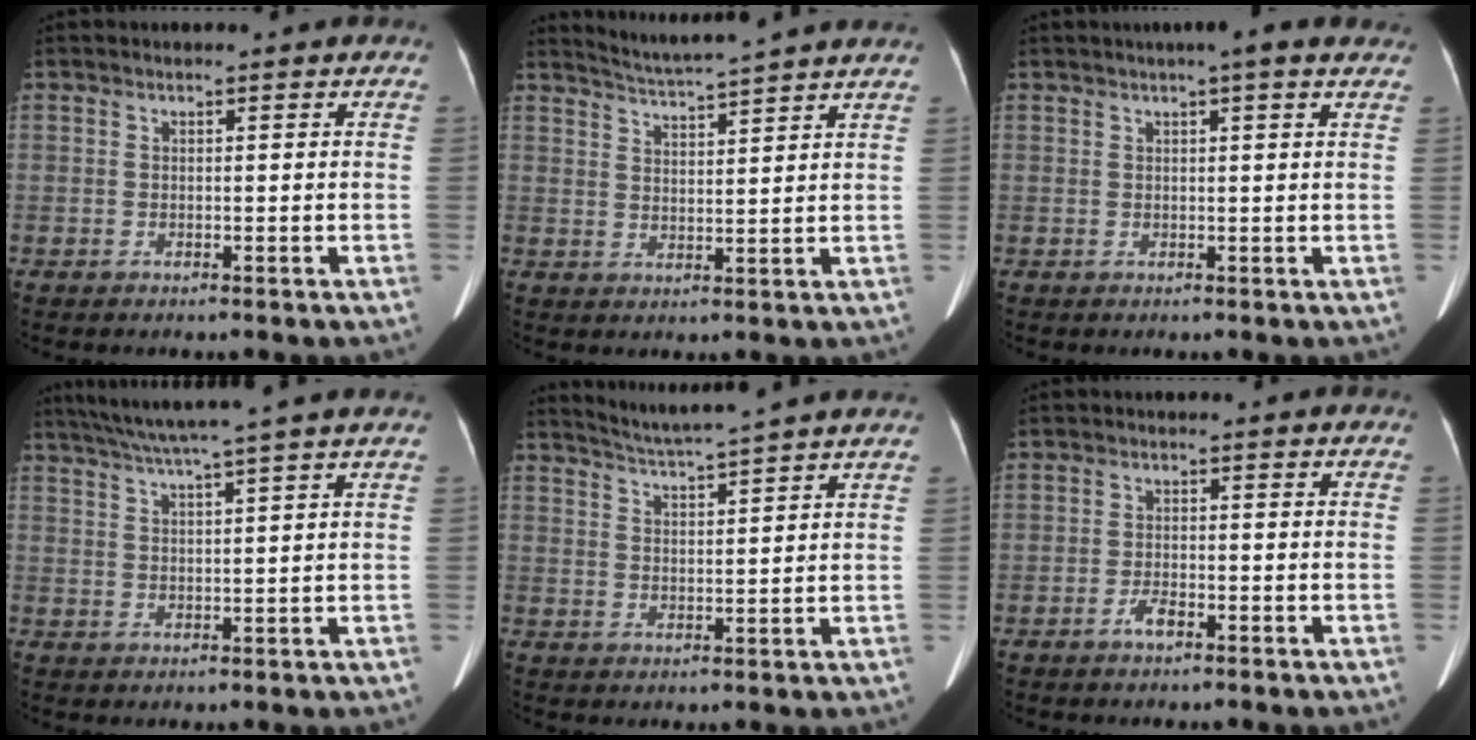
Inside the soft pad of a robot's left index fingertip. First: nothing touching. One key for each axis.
{"total": 9.4, "fx": 8.8, "fy": -1.6, "fz": 2.9, "tx": -0.058, "ty": 0.008, "tz": 0.125}
{"total": 5.0, "fx": 3.8, "fy": 0.4, "fz": 3.3, "tx": -0.044, "ty": 0.022, "tz": 0.043}
{"total": 11.1, "fx": 9.3, "fy": -2.1, "fz": 5.6, "tx": -0.098, "ty": 0.014, "tz": 0.134}
{"total": 9.4, "fx": 8.7, "fy": -1.7, "fz": 3.2, "tx": -0.062, "ty": 0.007, "tz": 0.124}
{"total": 2.1, "fx": -1.4, "fy": 0.6, "fz": 1.5, "tx": -0.032, "ty": -0.001, "tz": -0.025}